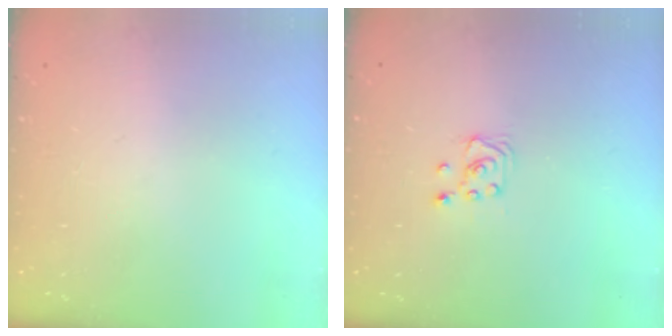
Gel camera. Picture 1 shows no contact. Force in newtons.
{"total": 3.4, "press": 3.4, "slide": 0.4}